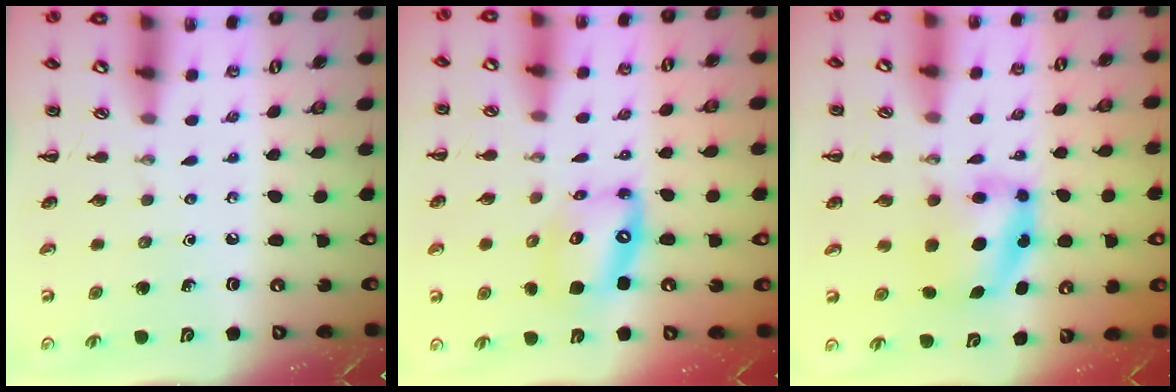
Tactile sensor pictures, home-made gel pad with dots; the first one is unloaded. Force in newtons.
{"total": 13.0, "press": 12.5, "slide": 3.6}
{"total": 6.1, "press": 6.1, "slide": 0.8}